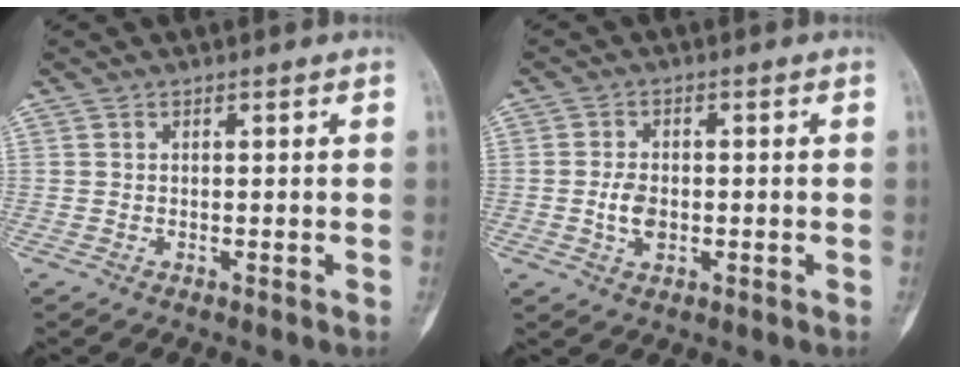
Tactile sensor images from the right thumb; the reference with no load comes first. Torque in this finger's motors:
{"motor_torque": [0.53, 0.58, 0.51, -0.21, 0.17]}